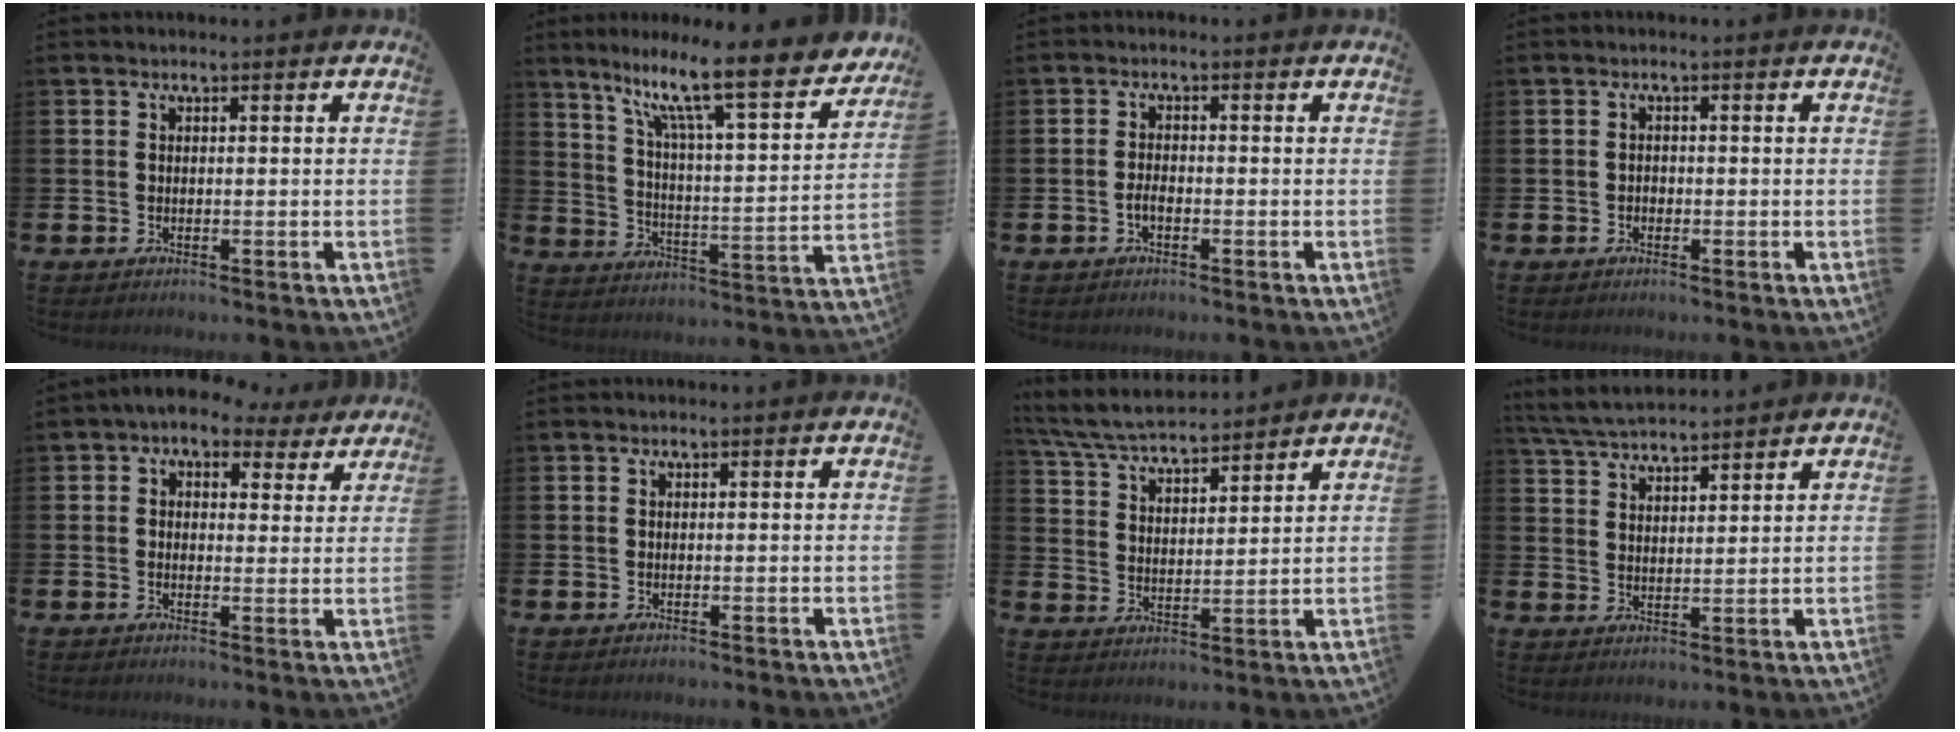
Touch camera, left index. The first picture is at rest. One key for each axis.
{"total": 13.2, "fx": 9.9, "fy": 2.4, "fz": 8.4, "tx": -0.169, "ty": -0.067, "tz": 0.158}
{"total": 1.5, "fx": -0.7, "fy": 0.7, "fz": 1.1, "tx": -0.020, "ty": 0.000, "tz": -0.016}
{"total": 0.9, "fx": -0.5, "fy": 0.7, "fz": 0.1, "tx": -0.008, "ty": 0.006, "tz": -0.010}
{"total": 4.4, "fx": 3.4, "fy": 2.6, "fz": 1.3, "tx": -0.032, "ty": -0.015, "tz": 0.054}
{"total": 0.0}
{"total": 6.1, "fx": 5.9, "fy": 0.8, "fz": 1.3, "tx": -0.053, "ty": -0.032, "tz": 0.103}
{"total": 4.9, "fx": 4.8, "fy": 0.5, "fz": 0.8, "tx": -0.036, "ty": -0.023, "tz": 0.087}